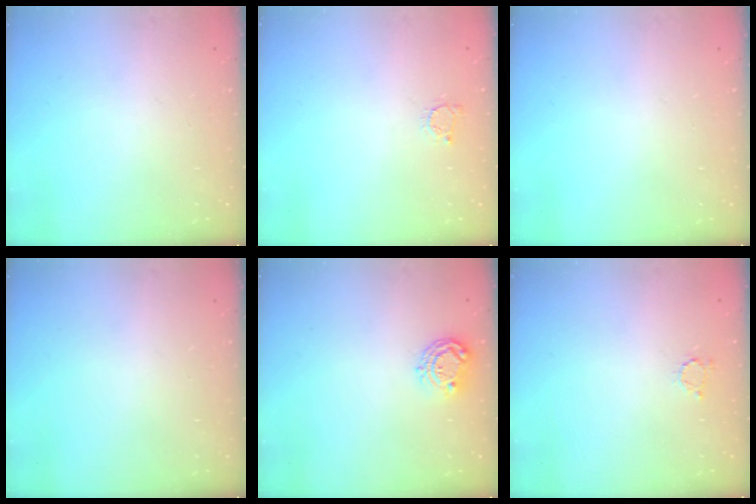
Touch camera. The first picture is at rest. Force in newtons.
{"total": 2.2, "press": 2.2, "slide": 0.3}
{"total": 0.0}
{"total": 0.0}
{"total": 7.4, "press": 7.4, "slide": 0.2}
{"total": 2.7, "press": 2.7, "slide": 0.4}